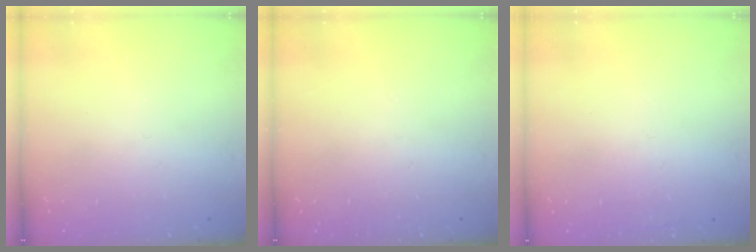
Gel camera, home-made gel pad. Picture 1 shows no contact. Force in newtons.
{"total": 0.0}
{"total": 1.6, "press": 1.6, "slide": 0.1}